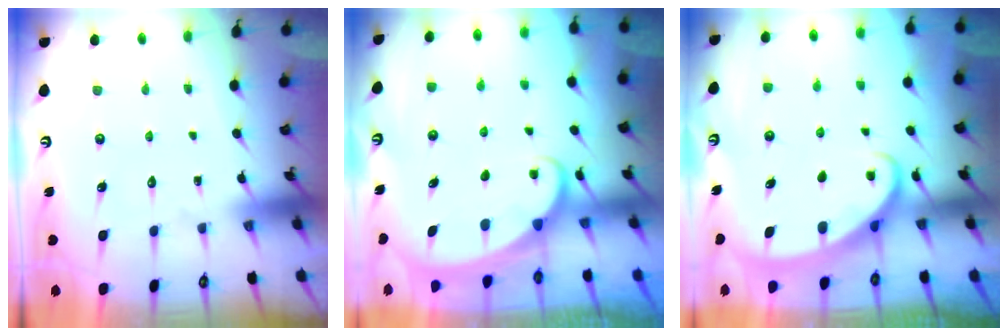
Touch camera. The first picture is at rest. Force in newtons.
{"total": 1.9, "press": 1.9, "slide": 0.3}
{"total": 2.5, "press": 2.5, "slide": 0.4}